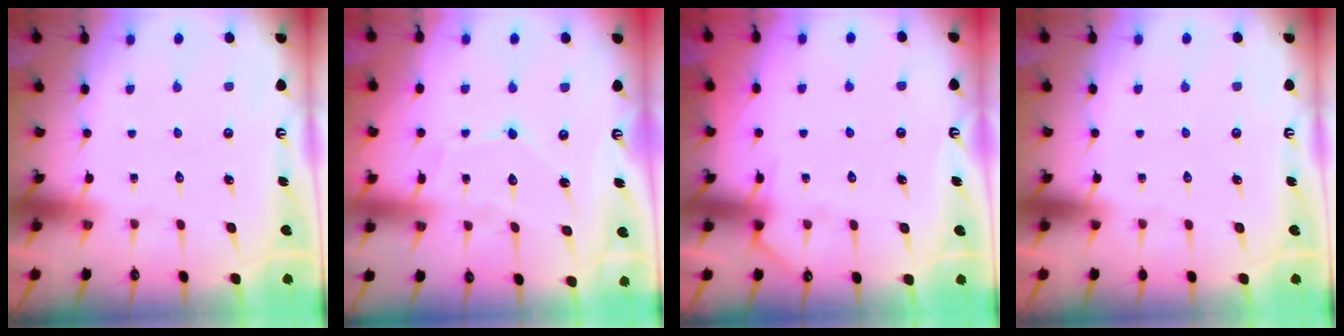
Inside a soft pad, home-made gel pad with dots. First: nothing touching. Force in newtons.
{"total": 9.2, "press": 9.2, "slide": 0.4}
{"total": 4.4, "press": 4.3, "slide": 0.6}
{"total": 0.0}